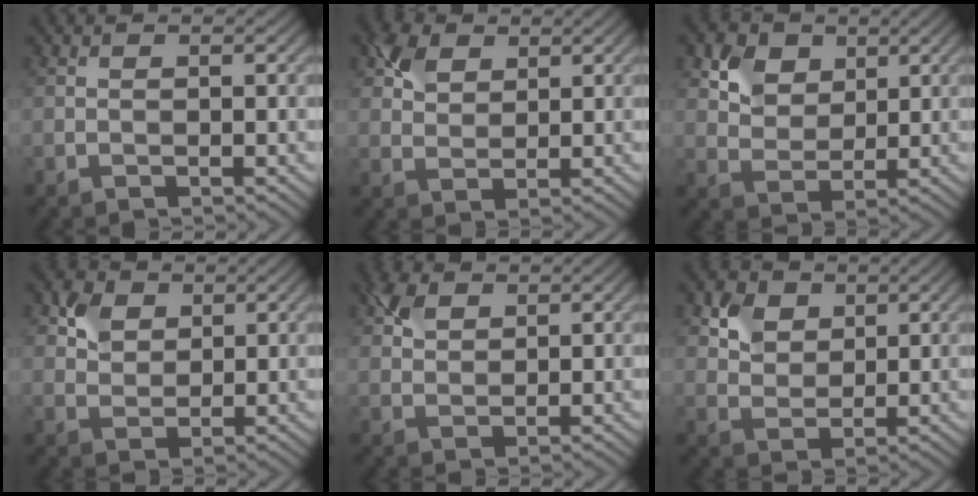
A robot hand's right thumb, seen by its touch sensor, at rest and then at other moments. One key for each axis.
{"total": 4.1, "fx": 2.3, "fy": 2.8, "fz": 1.9, "tx": -0.041, "ty": 0.004, "tz": 0.045}
{"total": 6.0, "fx": 3.2, "fy": 4.2, "fz": 2.9, "tx": -0.074, "ty": -0.009, "tz": 0.062}
{"total": 3.9, "fx": 2.0, "fy": 2.8, "fz": 1.8, "tx": -0.043, "ty": 0.003, "tz": 0.037}
{"total": 3.6, "fx": 2.2, "fy": 2.2, "fz": 1.8, "tx": -0.044, "ty": 0.005, "tz": 0.045}
{"total": 4.8, "fx": 2.5, "fy": 3.4, "fz": 2.3, "tx": -0.058, "ty": 0.000, "tz": 0.046}